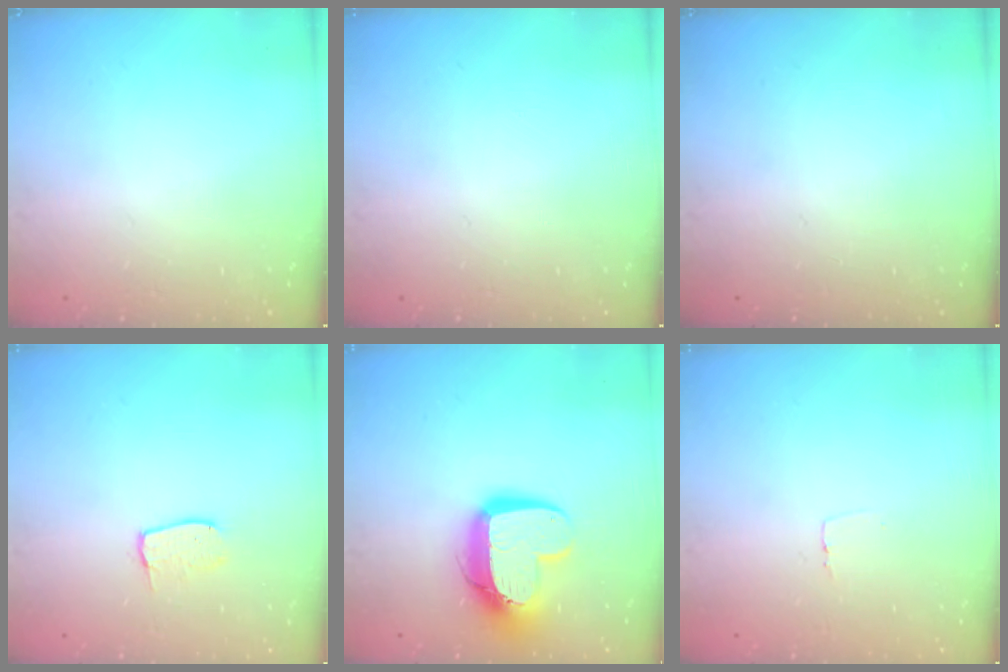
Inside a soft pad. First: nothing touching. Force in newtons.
{"total": 0.0}
{"total": 0.0}
{"total": 3.8, "press": 3.8, "slide": 0.3}
{"total": 13.7, "press": 13.7, "slide": 1.2}
{"total": 2.3, "press": 2.3, "slide": 0.1}